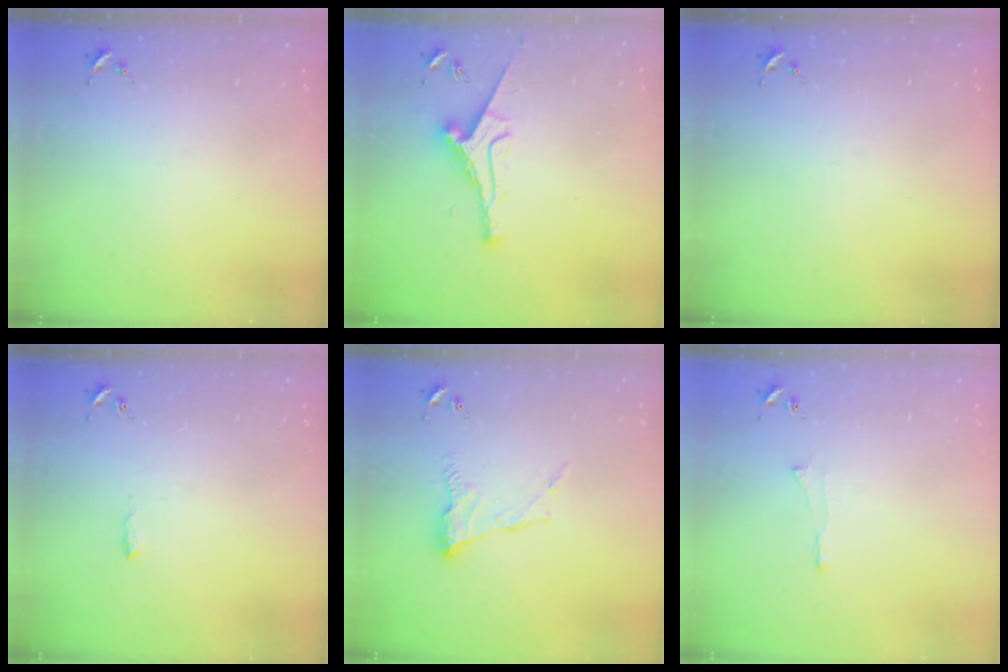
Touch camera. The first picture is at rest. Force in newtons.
{"total": 9.4, "press": 9.4, "slide": 0.9}
{"total": 0.0}
{"total": 4.5, "press": 4.4, "slide": 0.5}
{"total": 9.6, "press": 9.6, "slide": 0.8}
{"total": 5.1, "press": 5.1, "slide": 0.6}